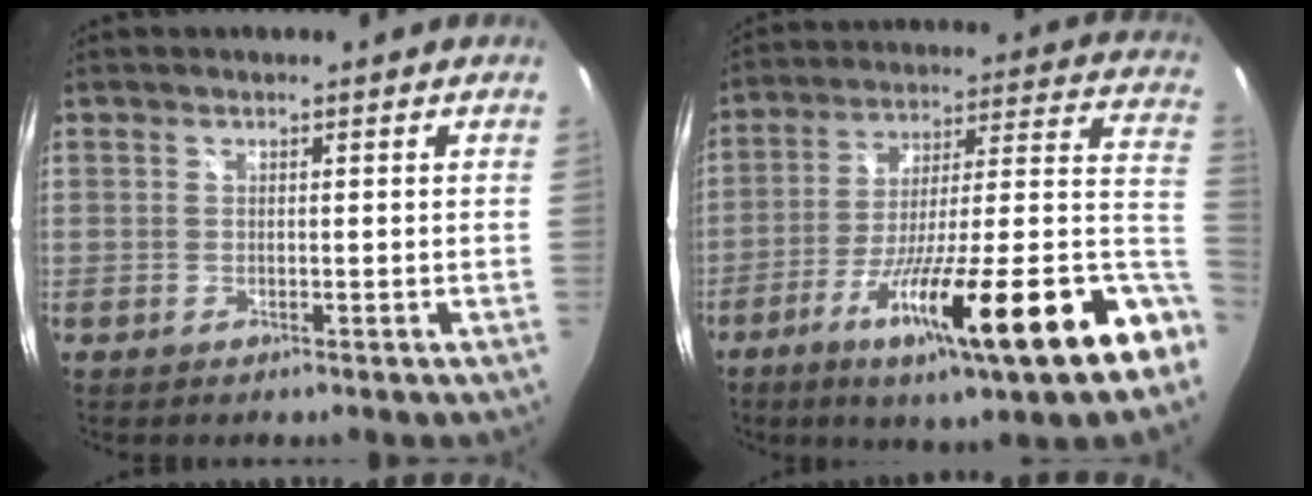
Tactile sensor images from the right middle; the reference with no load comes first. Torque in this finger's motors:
{"motor_torque": [2.14, 0.00, 1.05, 0.21]}